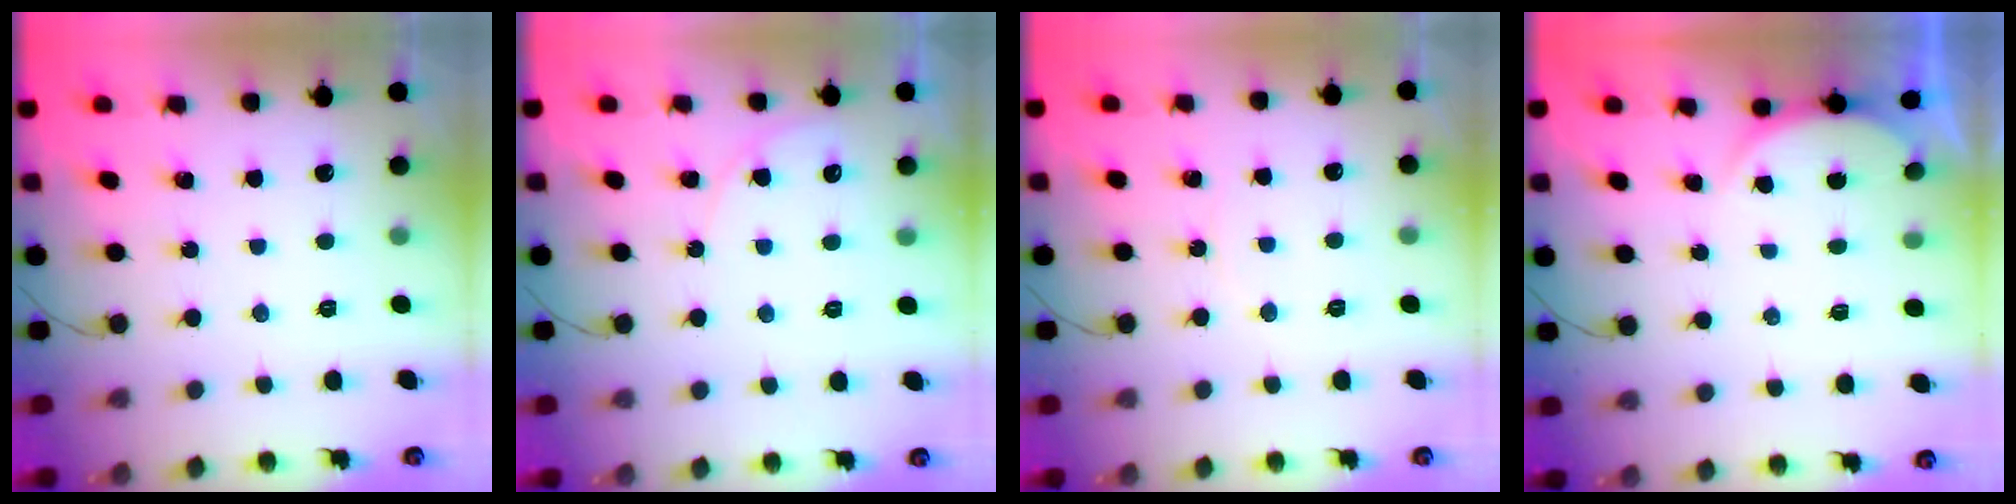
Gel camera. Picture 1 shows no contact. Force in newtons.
{"total": 5.2, "press": 5.2, "slide": 0.3}
{"total": 5.0, "press": 5.0, "slide": 0.6}
{"total": 2.3, "press": 2.2, "slide": 0.6}